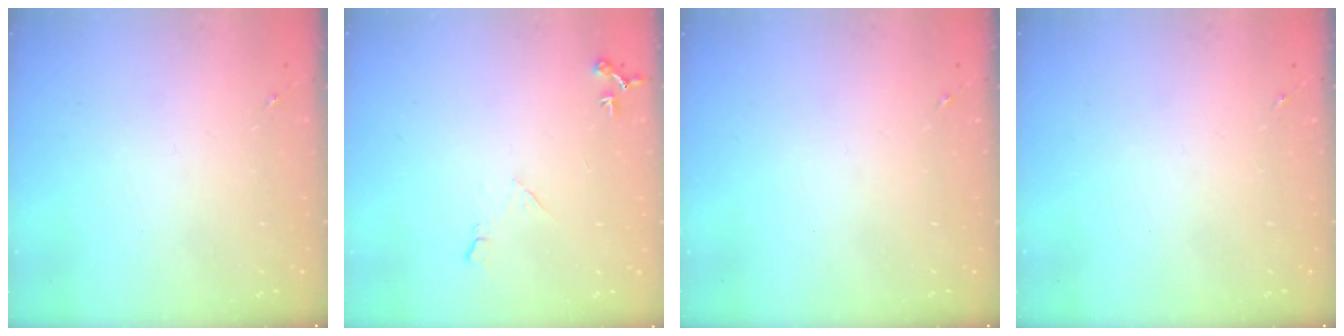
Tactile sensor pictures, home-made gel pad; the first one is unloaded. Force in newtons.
{"total": 7.0, "press": 7.0, "slide": 0.8}
{"total": 0.0}
{"total": 0.0}